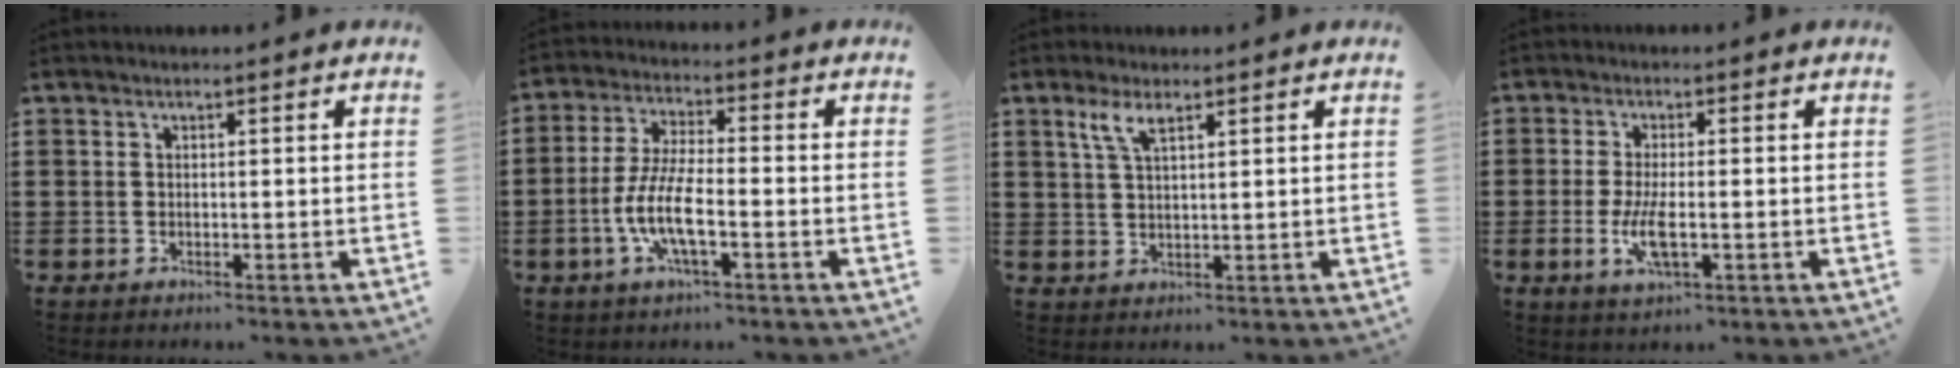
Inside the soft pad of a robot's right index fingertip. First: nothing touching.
{"total": 7.8, "force": [-2.9, 1.8, 7.0], "torque": [-0.157, -0.013, -0.059]}
{"total": 3.7, "force": [2.1, 1.1, 2.8], "torque": [-0.062, 0.006, 0.036]}
{"total": 5.5, "force": [-1.3, 1.7, 5.0], "torque": [-0.112, -0.010, -0.028]}